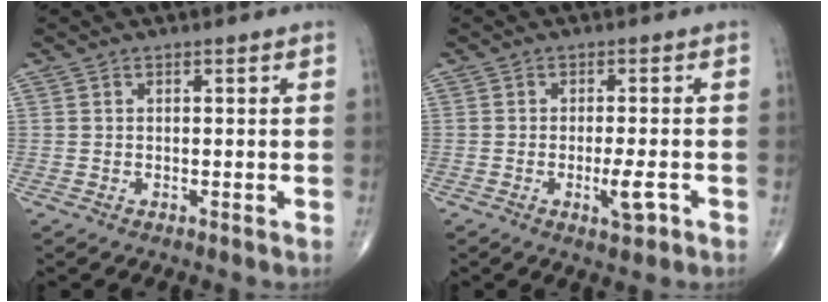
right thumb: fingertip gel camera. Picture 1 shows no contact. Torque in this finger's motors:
{"motor_torque": [4.28, 0.73, 1.16, -1.61, 0.52]}